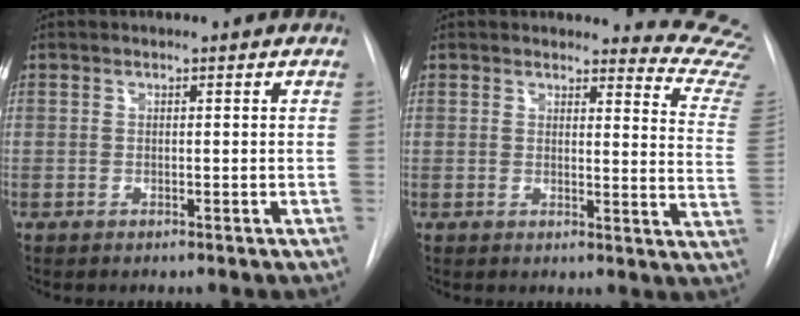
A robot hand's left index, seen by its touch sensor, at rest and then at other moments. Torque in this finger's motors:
{"motor_torque": [0.87, -1.27, 0.02, -0.01]}